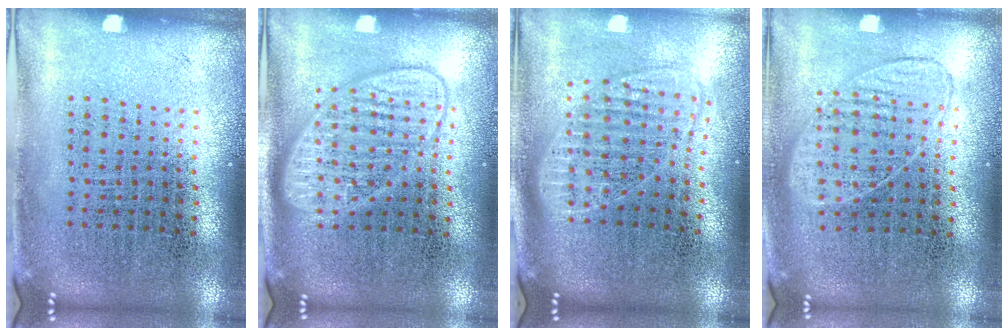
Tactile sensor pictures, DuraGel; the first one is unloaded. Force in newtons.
{"total": 2.1, "press": 2.1, "slide": 0.3}
{"total": 1.8, "press": 1.5, "slide": 1.0}
{"total": 0.9, "press": 0.9, "slide": 0.3}